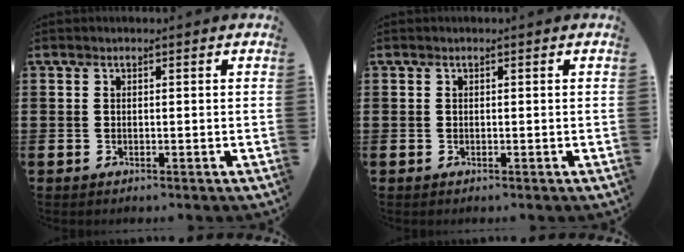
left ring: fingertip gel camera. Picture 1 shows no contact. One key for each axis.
{"total": 0.0}